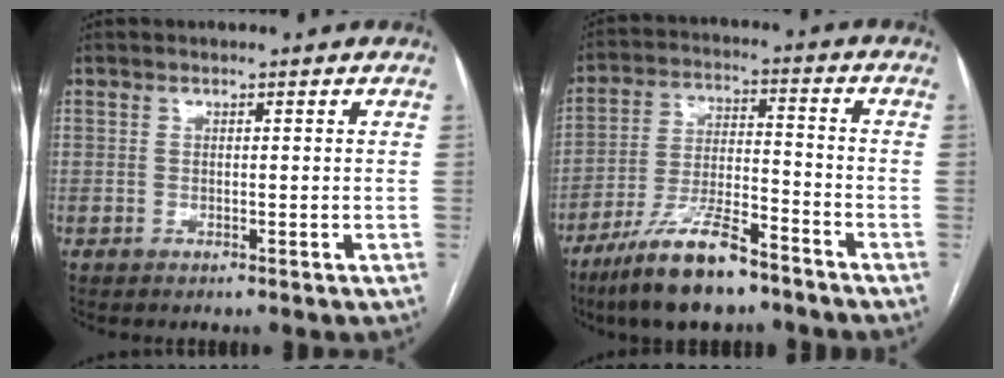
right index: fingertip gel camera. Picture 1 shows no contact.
{"total": 13.0, "force": [-9.5, 2.5, 8.5], "torque": [-0.166, -0.015, -0.172]}